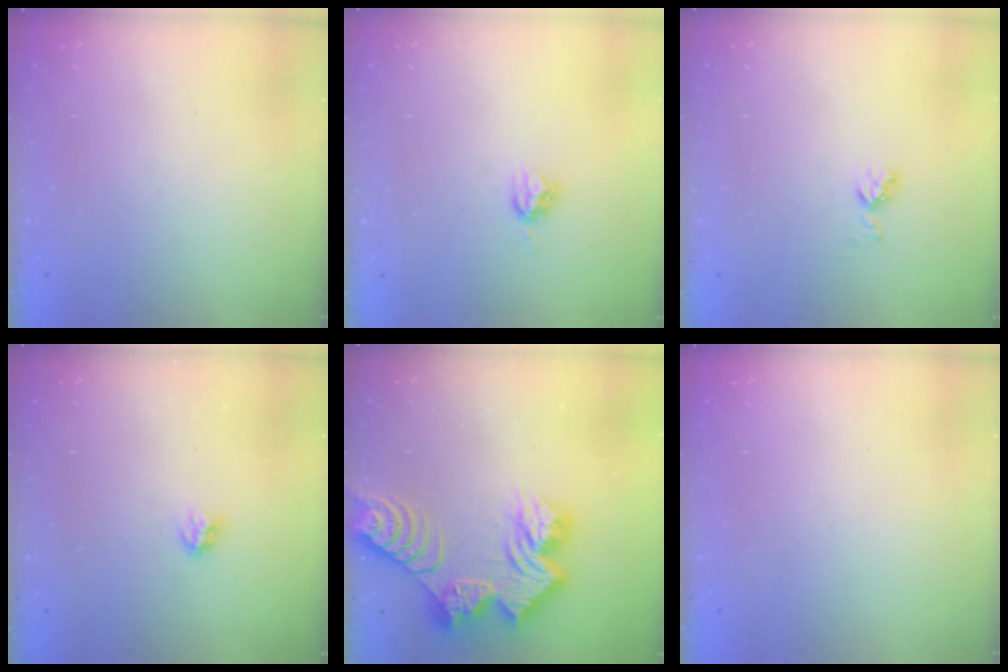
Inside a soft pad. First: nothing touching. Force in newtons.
{"total": 5.1, "press": 5.1, "slide": 0.0}
{"total": 3.7, "press": 3.7, "slide": 0.6}
{"total": 3.0, "press": 2.9, "slide": 0.4}
{"total": 19.6, "press": 19.6, "slide": 1.4}
{"total": 0.0}